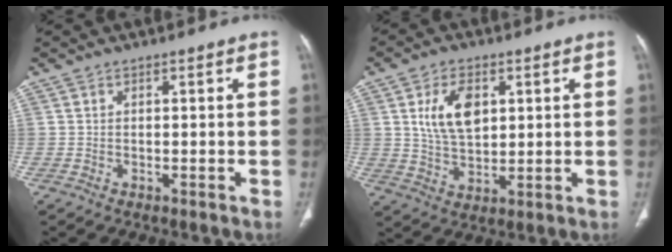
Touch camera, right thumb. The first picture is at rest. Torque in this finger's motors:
{"motor_torque": [-0.40, 2.14, 1.19, 0.01, 0.07]}